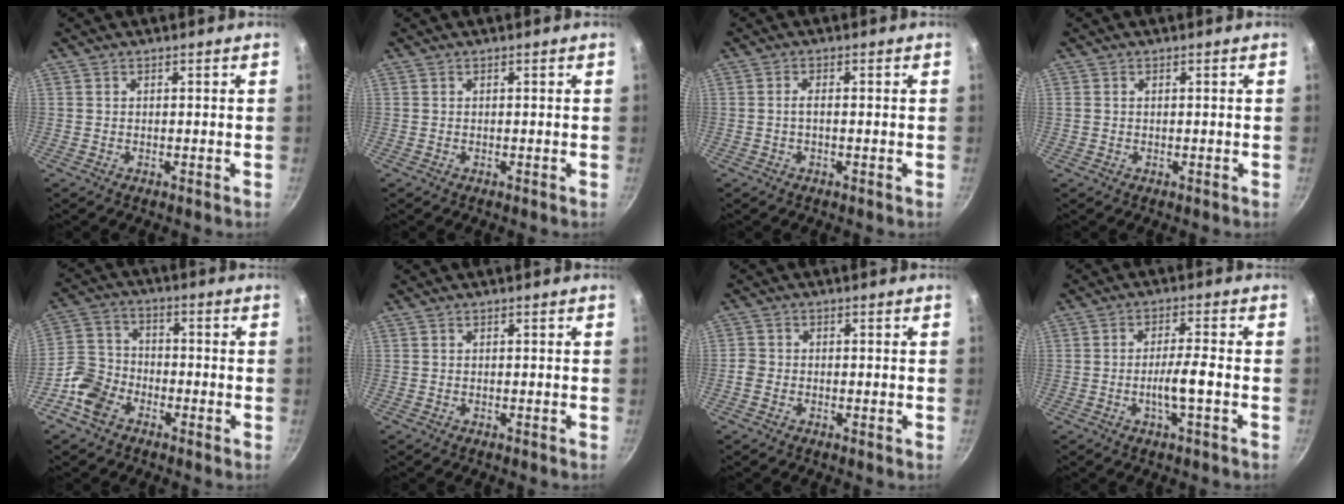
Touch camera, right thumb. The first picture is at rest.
{"total": 0.0}
{"total": 1.5, "force": [-0.3, 0.5, 1.4], "torque": [-0.035, 0.006, -0.009]}
{"total": 0.5, "force": [0.1, 0.4, 0.3], "torque": [-0.005, 0.002, 0.001]}
{"total": 8.6, "force": [-4.7, 6.0, 3.9], "torque": [-0.058, 0.036, -0.105]}
{"total": 0.0}
{"total": 2.1, "force": [-1.0, 1.6, 0.9], "torque": [-0.017, 0.008, -0.023]}
{"total": 5.2, "force": [-1.6, 0.3, 4.9], "torque": [-0.095, 0.015, -0.029]}